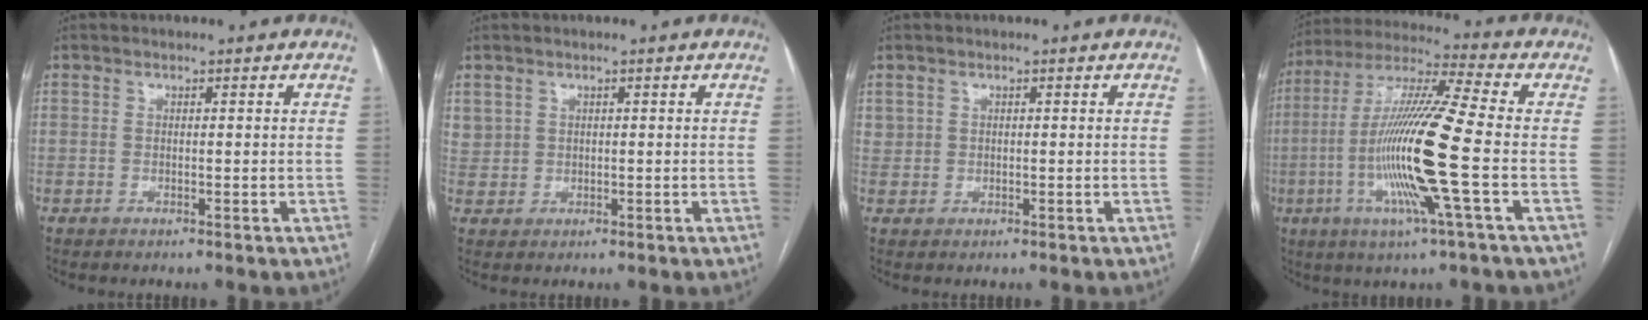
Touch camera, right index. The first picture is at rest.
{"total": 2.4, "force": [1.3, 2.0, 0.3], "torque": [0.003, 0.006, 0.028]}
{"total": 1.3, "force": [0.7, 1.1, 0.1], "torque": [0.010, 0.006, 0.010]}
{"total": 17.1, "force": [-3.5, -0.8, 16.7], "torque": [-0.333, -0.010, -0.080]}